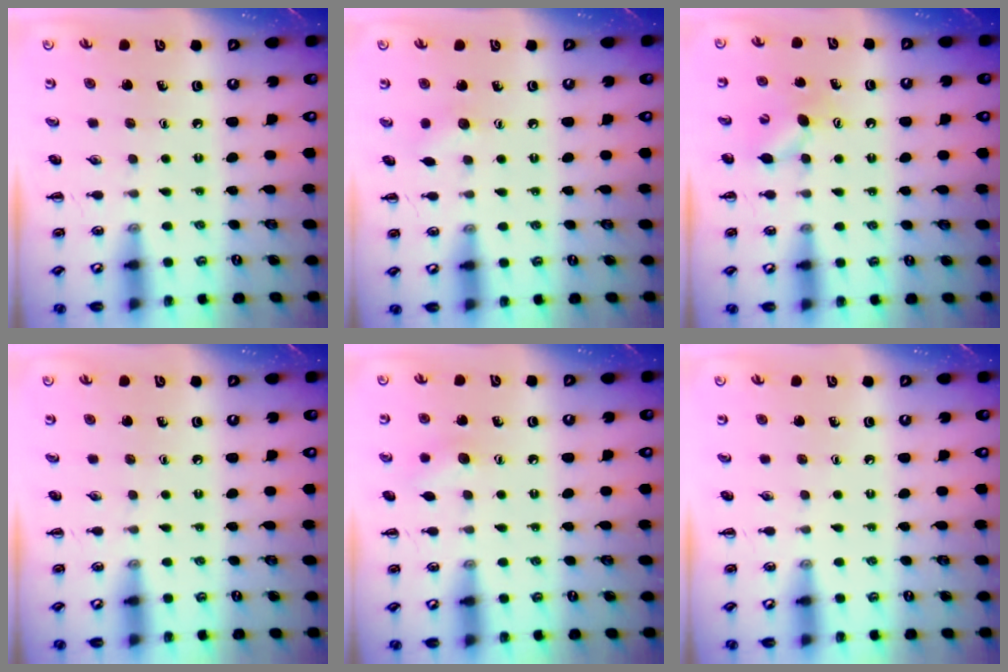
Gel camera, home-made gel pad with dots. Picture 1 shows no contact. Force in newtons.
{"total": 4.8, "press": 4.6, "slide": 1.3}
{"total": 6.5, "press": 6.3, "slide": 1.5}
{"total": 0.0}
{"total": 6.5, "press": 6.4, "slide": 1.2}
{"total": 0.0}